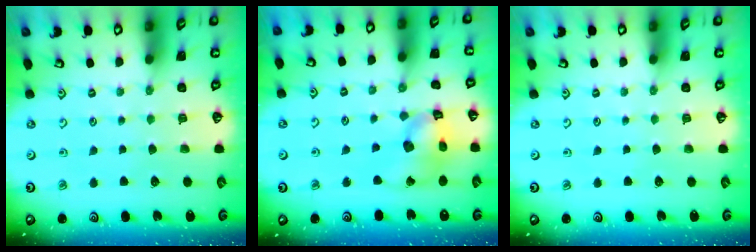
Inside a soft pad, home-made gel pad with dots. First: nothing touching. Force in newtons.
{"total": 13.9, "press": 13.8, "slide": 1.8}
{"total": 0.0}